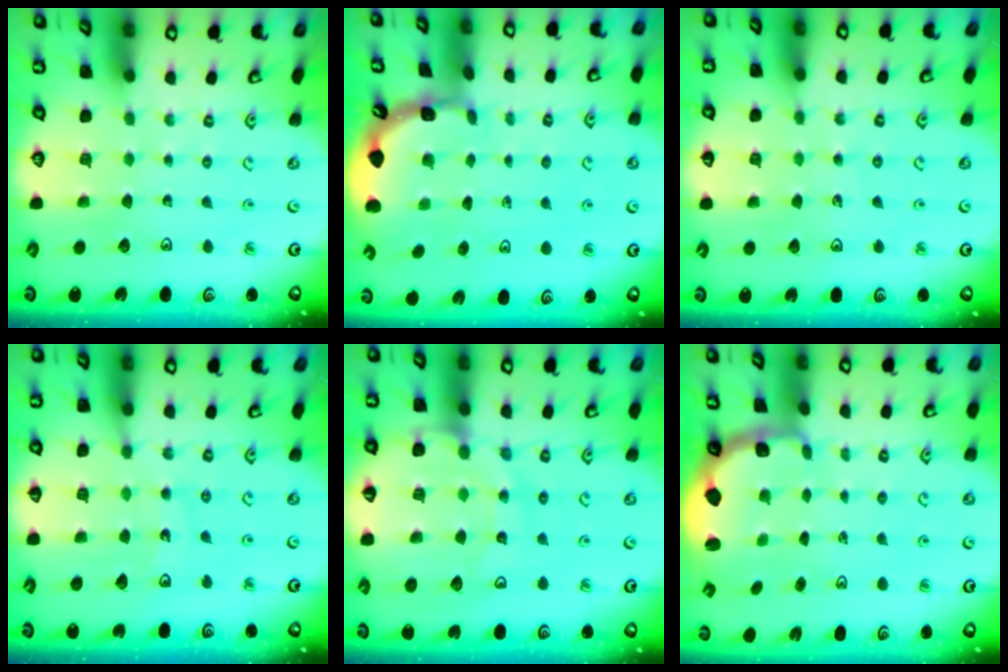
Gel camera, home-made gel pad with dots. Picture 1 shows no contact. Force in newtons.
{"total": 1.6, "press": 1.6, "slide": 0.1}
{"total": 4.9, "press": 4.8, "slide": 0.7}
{"total": 11.0, "press": 10.6, "slide": 3.2}
{"total": 13.7, "press": 13.6, "slide": 1.6}
{"total": 2.5, "press": 1.1, "slide": 2.2}